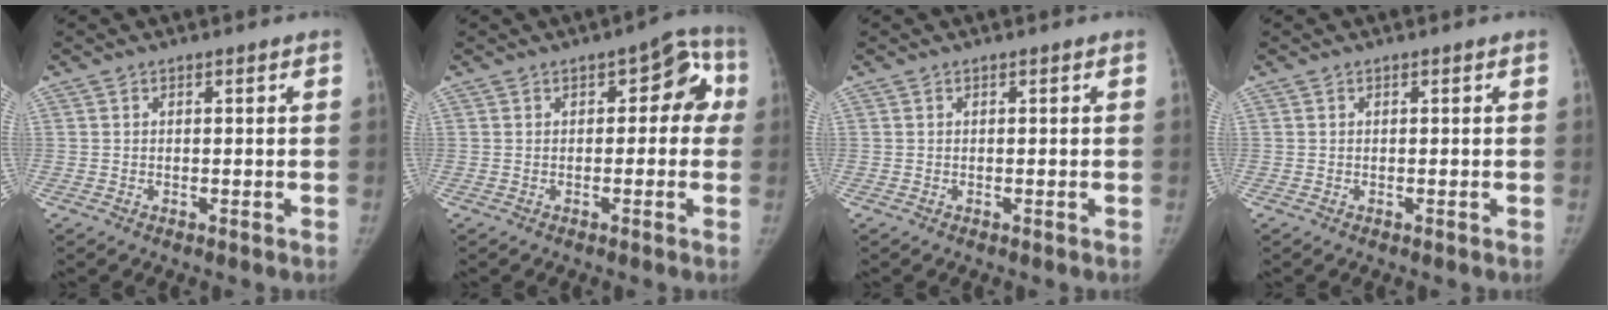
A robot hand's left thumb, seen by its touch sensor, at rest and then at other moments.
{"total": 7.2, "force": [0.5, 4.4, 5.6], "torque": [-0.015, 0.023, -0.006]}
{"total": 0.0}
{"total": 0.0}